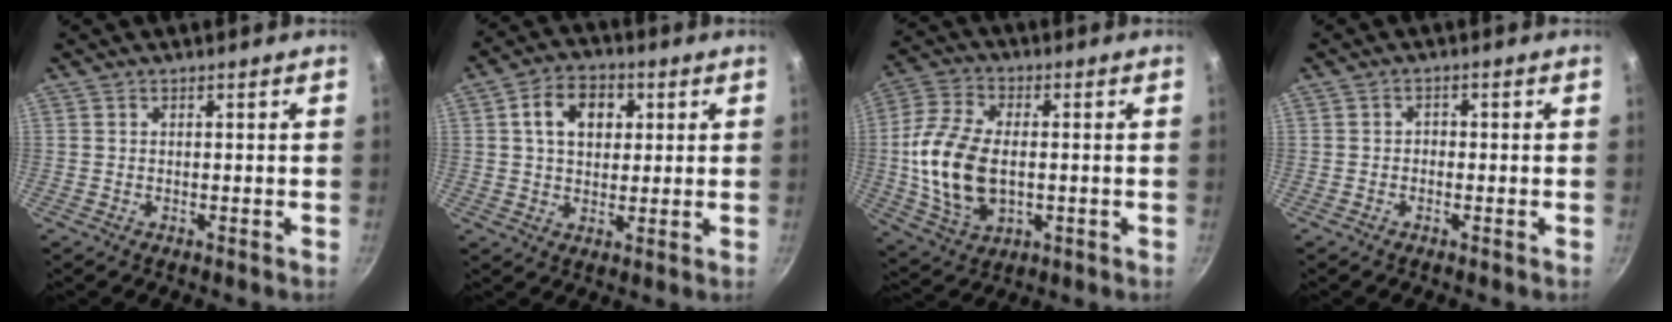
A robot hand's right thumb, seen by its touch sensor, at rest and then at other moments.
{"total": 9.2, "force": [2.5, 6.6, 5.8], "torque": [-0.072, 0.007, 0.034]}
{"total": 15.7, "force": [-0.7, 9.6, 12.4], "torque": [-0.240, 0.007, -0.013]}
{"total": 1.2, "force": [-0.5, 1.0, 0.5], "torque": [-0.004, 0.006, -0.011]}